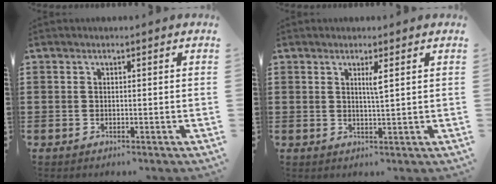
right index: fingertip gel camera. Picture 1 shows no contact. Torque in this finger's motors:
{"motor_torque": [-0.08, 0.41, 0.10, 0.01]}